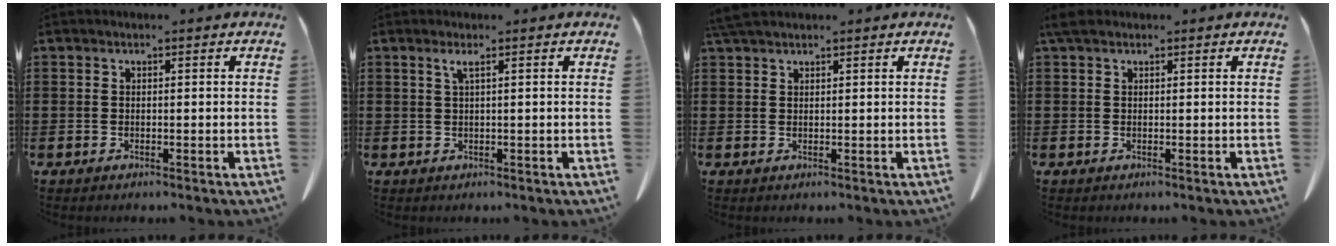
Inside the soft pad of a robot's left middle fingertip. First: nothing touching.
{"total": 1.4, "force": [0.5, -0.1, 1.2], "torque": [-0.025, -0.001, 0.009]}
{"total": 2.5, "force": [2.1, 0.5, 1.3], "torque": [-0.032, 0.003, 0.041]}
{"total": 1.7, "force": [1.1, 1.0, 0.9], "torque": [-0.023, 0.006, 0.020]}